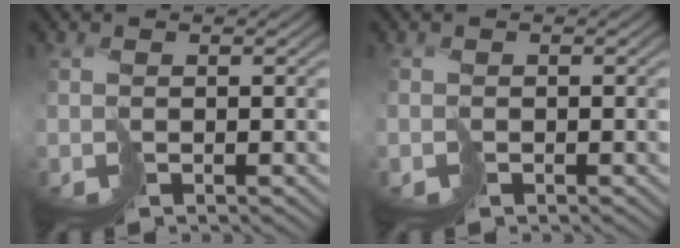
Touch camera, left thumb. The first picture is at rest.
{"total": 0.6, "force": [-0.3, 0.4, -0.3], "torque": [0.016, 0.002, -0.005]}